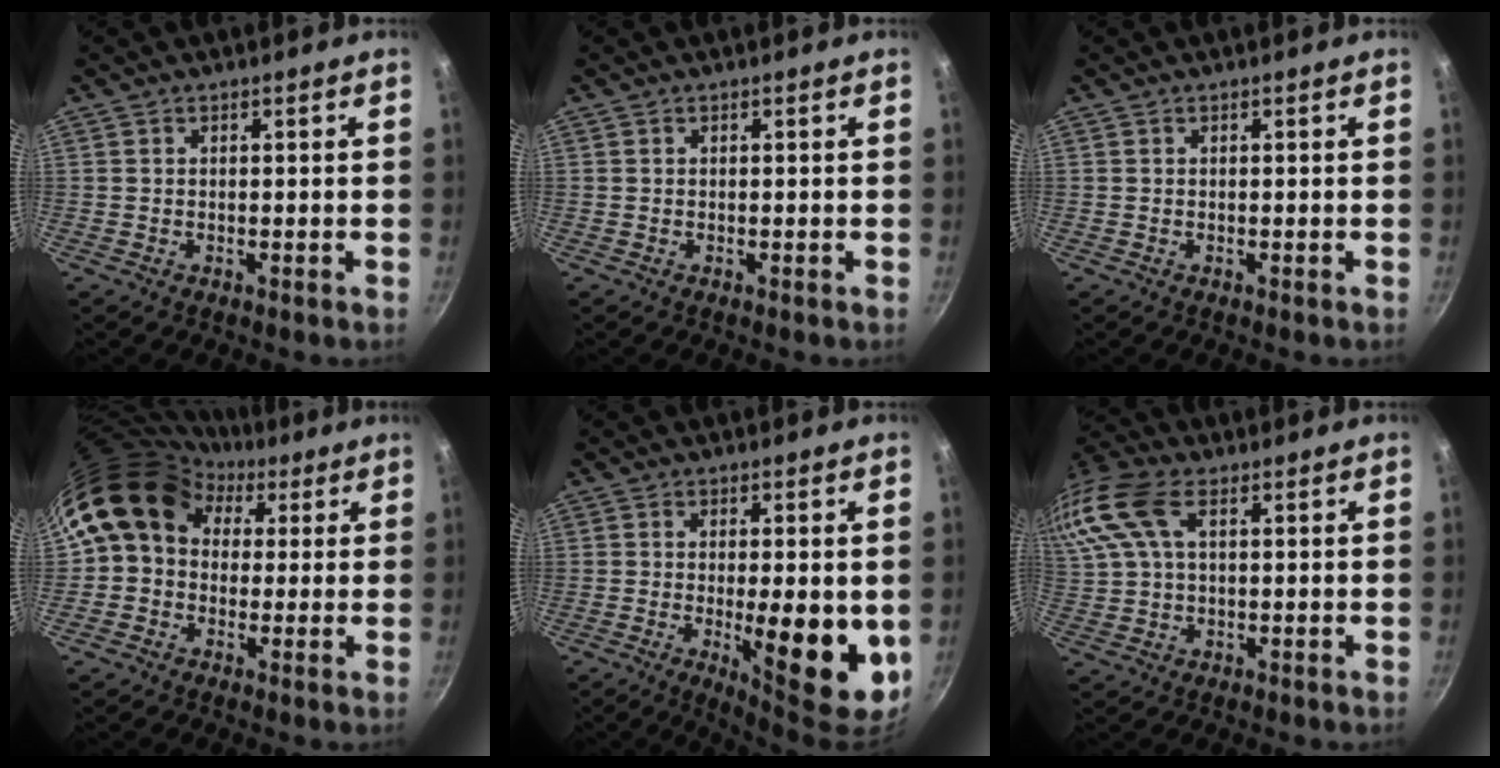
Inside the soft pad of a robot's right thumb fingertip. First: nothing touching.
{"total": 0.0}
{"total": 0.0}
{"total": 13.7, "force": [3.2, 11.3, 7.0], "torque": [-0.094, 0.031, 0.035]}
{"total": 12.3, "force": [-2.1, 3.6, 11.6], "torque": [-0.155, -0.006, -0.019]}
{"total": 15.5, "force": [5.4, 9.0, 11.5], "torque": [-0.259, 0.031, 0.096]}